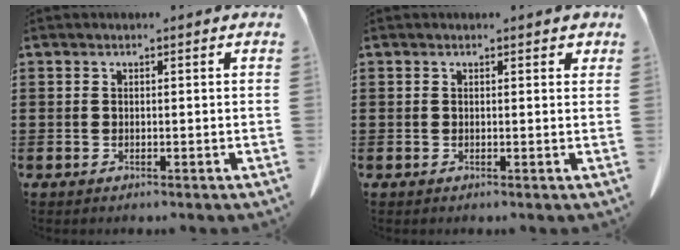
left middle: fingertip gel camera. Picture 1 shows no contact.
{"total": 0.8, "force": [0.6, 0.4, 0.3], "torque": [0.001, 0.002, 0.009]}